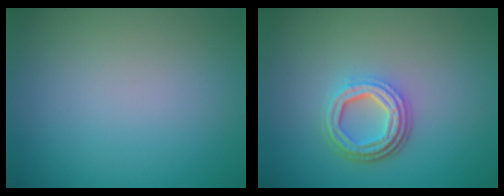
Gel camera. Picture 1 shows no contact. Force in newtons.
{"total": 4.2, "press": 3.2, "slide": 2.7}